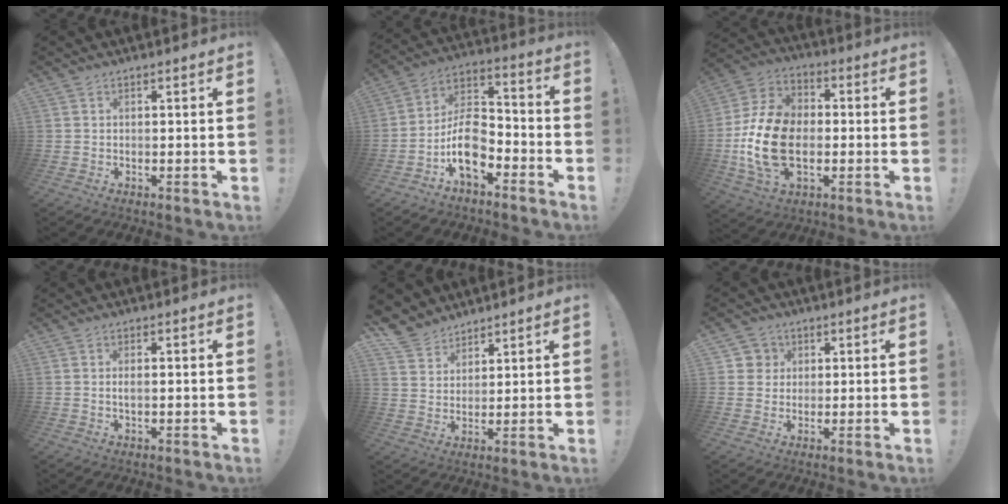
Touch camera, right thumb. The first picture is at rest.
{"total": 13.4, "force": [-6.5, 9.0, 7.5], "torque": [-0.125, 0.039, -0.108]}
{"total": 20.4, "force": [-3.4, 13.7, 14.8], "torque": [-0.279, 0.024, -0.049]}
{"total": 1.3, "force": [-0.1, 0.3, 1.2], "torque": [-0.015, -0.003, -0.004]}
{"total": 7.4, "force": [6.0, 4.2, 0.8], "torque": [-0.019, -0.048, 0.120]}
{"total": 4.9, "force": [1.4, 4.6, 0.7], "torque": [-0.006, -0.006, 0.027]}